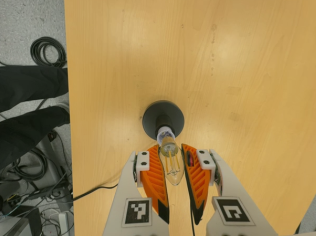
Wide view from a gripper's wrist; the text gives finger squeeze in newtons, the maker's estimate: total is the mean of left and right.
{"total": 21.9, "left": 25.0, "right": 18.8}